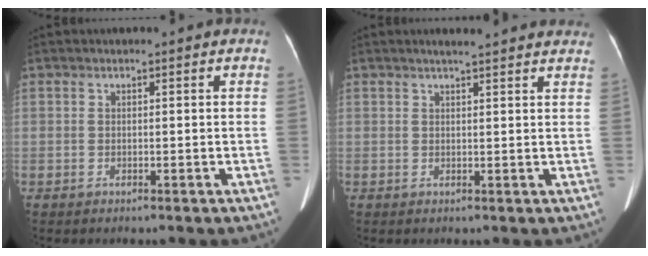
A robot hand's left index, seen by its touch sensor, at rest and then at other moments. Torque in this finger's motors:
{"motor_torque": [0.13, -0.15, -0.05, 0.01]}